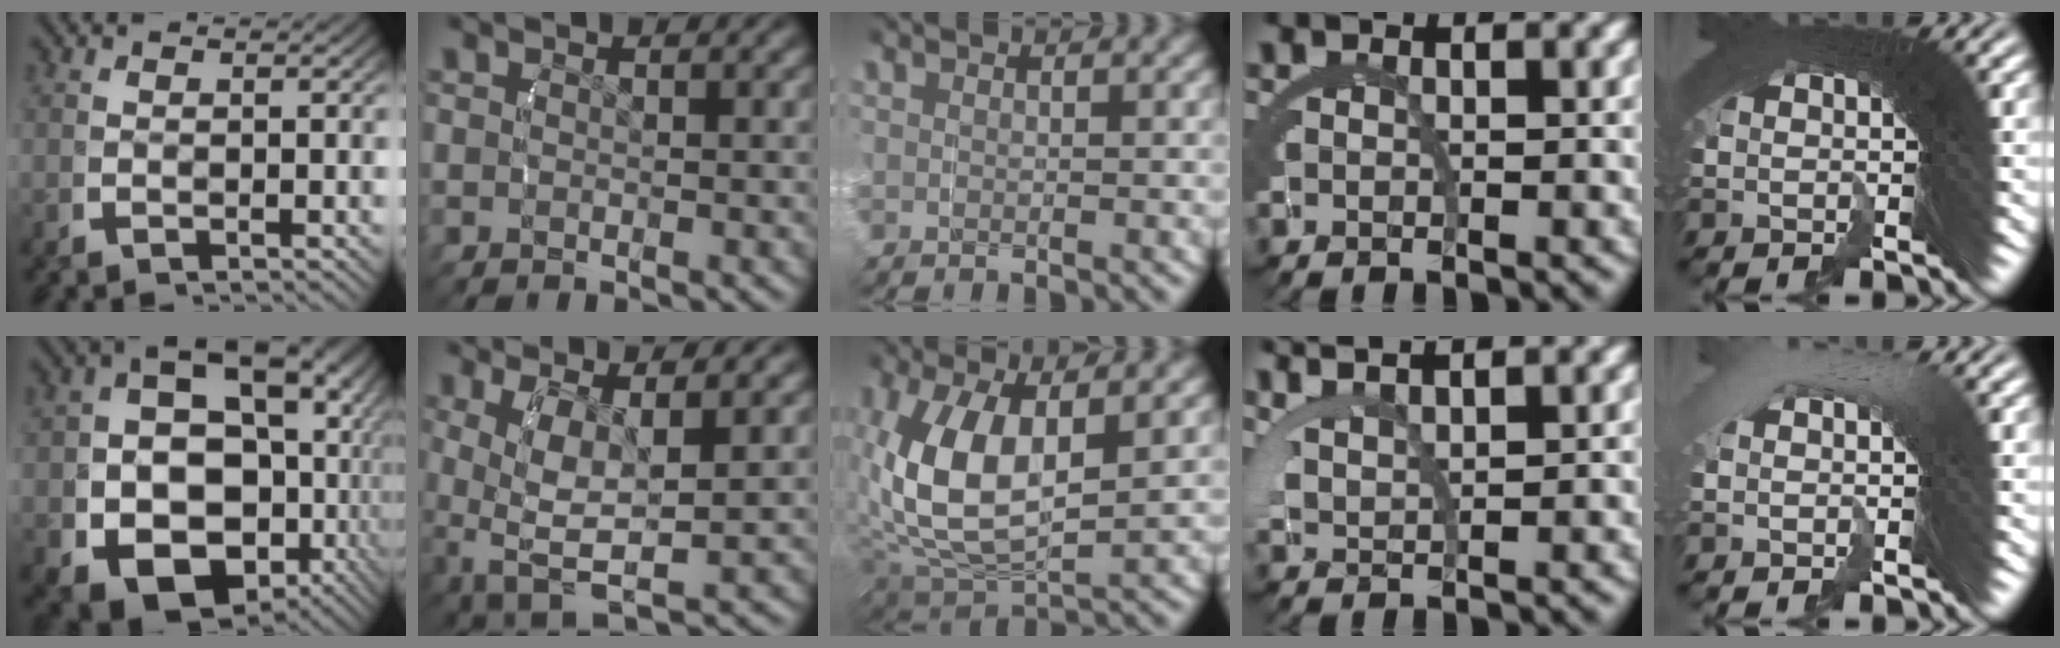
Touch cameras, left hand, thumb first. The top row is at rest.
{"thumb": {"total": 15.5, "force": [-1.7, 11.1, 10.7], "torque": [-0.207, -0.066, -0.001]}, "index": {"total": 6.5, "force": [-0.4, 3.6, 5.4], "torque": [-0.130, -0.037, 0.018]}, "middle": {"total": 9.2, "force": [0.9, 5.3, 7.4], "torque": [-0.192, -0.017, 0.030]}, "ring": {"total": 3.8, "force": [3.6, 0.1, 1.2], "torque": [-0.031, 0.014, 0.061]}, "little": {"total": 6.3, "force": [-0.8, -4.4, -4.4], "torque": [0.058, -0.002, -0.011]}}